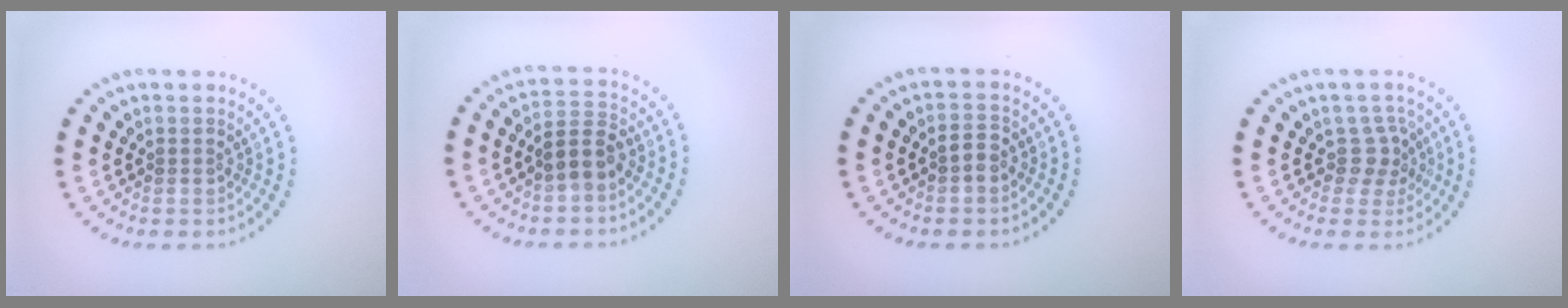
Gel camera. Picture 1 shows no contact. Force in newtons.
{"total": 3.1, "press": 2.9, "slide": 1.0}
{"total": 1.5, "press": 1.4, "slide": 0.3}
{"total": 2.2, "press": 1.6, "slide": 1.5}